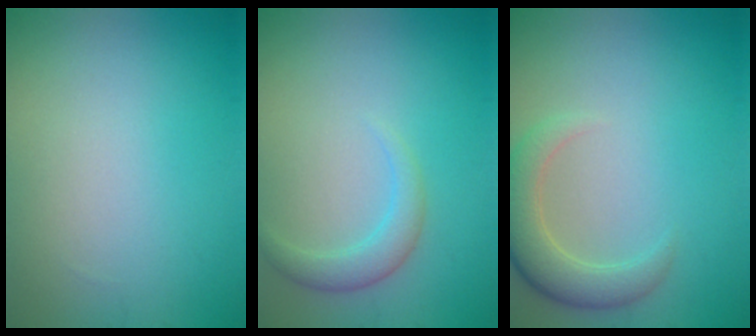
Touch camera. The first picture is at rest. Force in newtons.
{"total": 2.0, "press": 2.0, "slide": 0.2}
{"total": 3.7, "press": 3.7, "slide": 0.2}